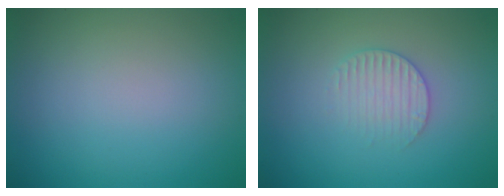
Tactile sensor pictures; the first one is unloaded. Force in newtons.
{"total": 2.2, "press": 2.1, "slide": 0.5}